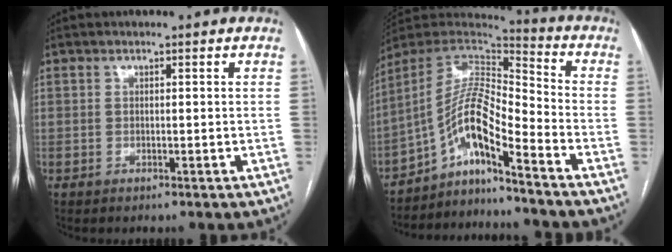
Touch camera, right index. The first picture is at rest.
{"total": 11.8, "force": [-7.2, 1.4, 9.2], "torque": [-0.176, 0.023, -0.129]}